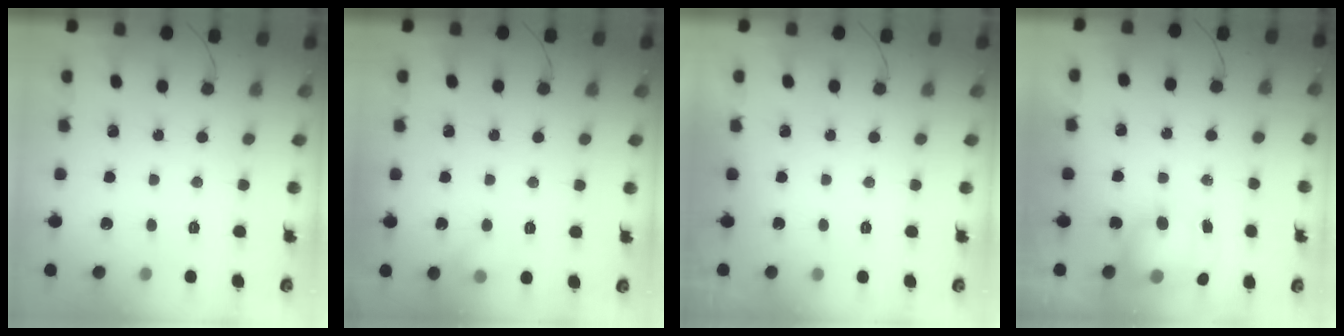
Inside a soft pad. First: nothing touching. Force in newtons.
{"total": 5.7, "press": 5.6, "slide": 1.2}
{"total": 0.0}
{"total": 9.1, "press": 8.7, "slide": 2.6}